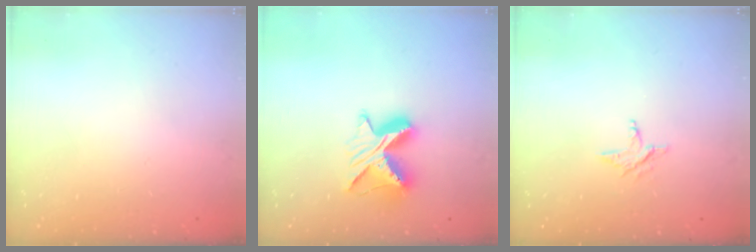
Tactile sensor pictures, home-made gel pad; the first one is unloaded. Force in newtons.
{"total": 10.0, "press": 10.0, "slide": 0.4}
{"total": 2.5, "press": 2.5, "slide": 0.3}